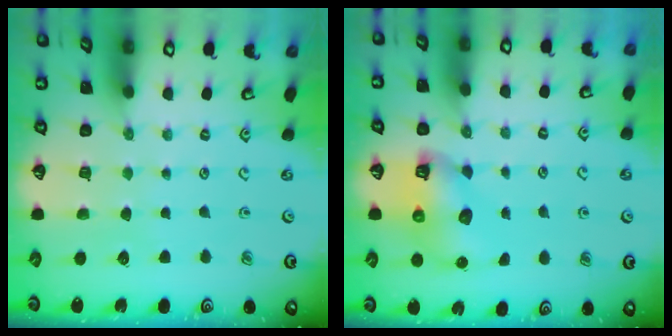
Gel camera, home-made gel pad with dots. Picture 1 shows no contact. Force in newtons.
{"total": 8.2, "press": 8.1, "slide": 1.3}